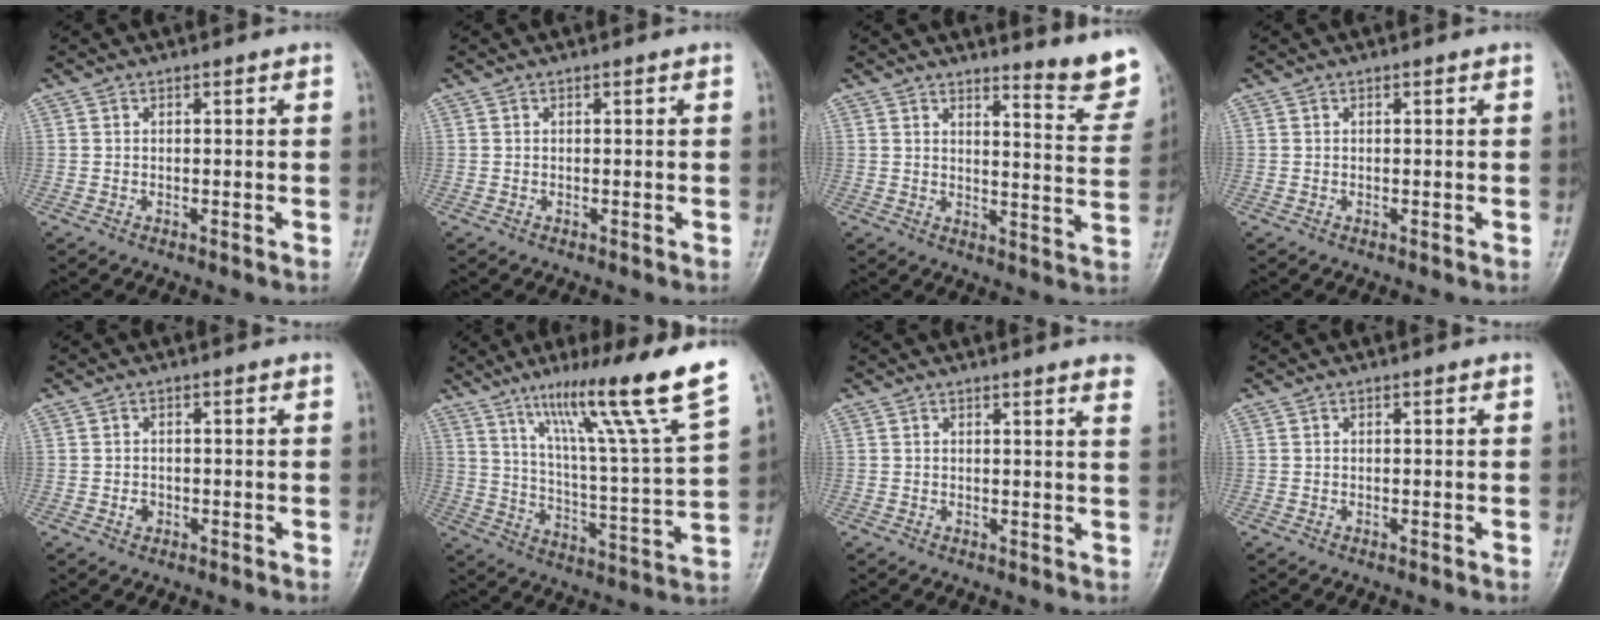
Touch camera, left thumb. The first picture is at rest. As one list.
[{"total": 0.0}, {"total": 8.5, "force": [7.2, 1.0, 4.4], "torque": [-0.039, -0.070, 0.085]}, {"total": 0.0}, {"total": 1.5, "force": [-0.5, 1.2, 0.7], "torque": [-0.005, 0.004, -0.007]}, {"total": 21.5, "force": [13.3, 0.2, 17.0], "torque": [-0.244, -0.051, 0.209]}, {"total": 5.4, "force": [4.4, 0.2, 3.2], "torque": [-0.030, -0.011, 0.032]}, {"total": 0.0}]